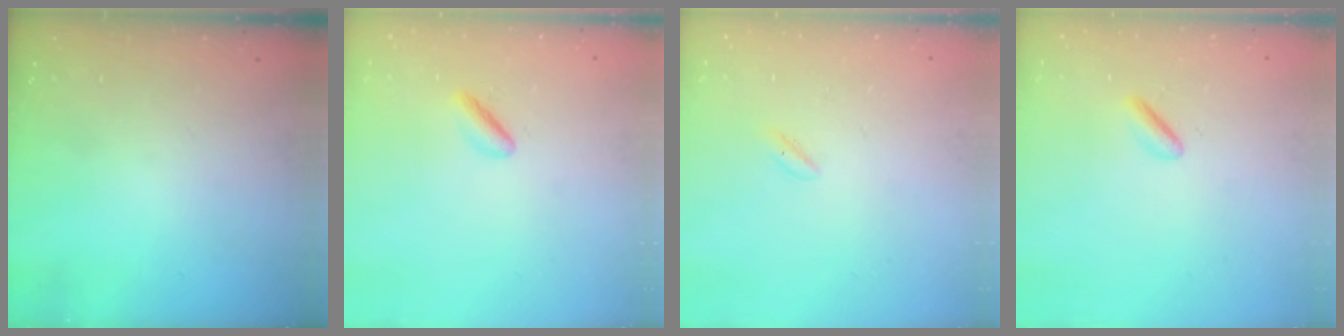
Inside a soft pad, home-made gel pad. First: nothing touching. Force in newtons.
{"total": 2.7, "press": 2.5, "slide": 1.2}
{"total": 1.2, "press": 0.9, "slide": 0.8}
{"total": 1.4, "press": 1.1, "slide": 0.9}